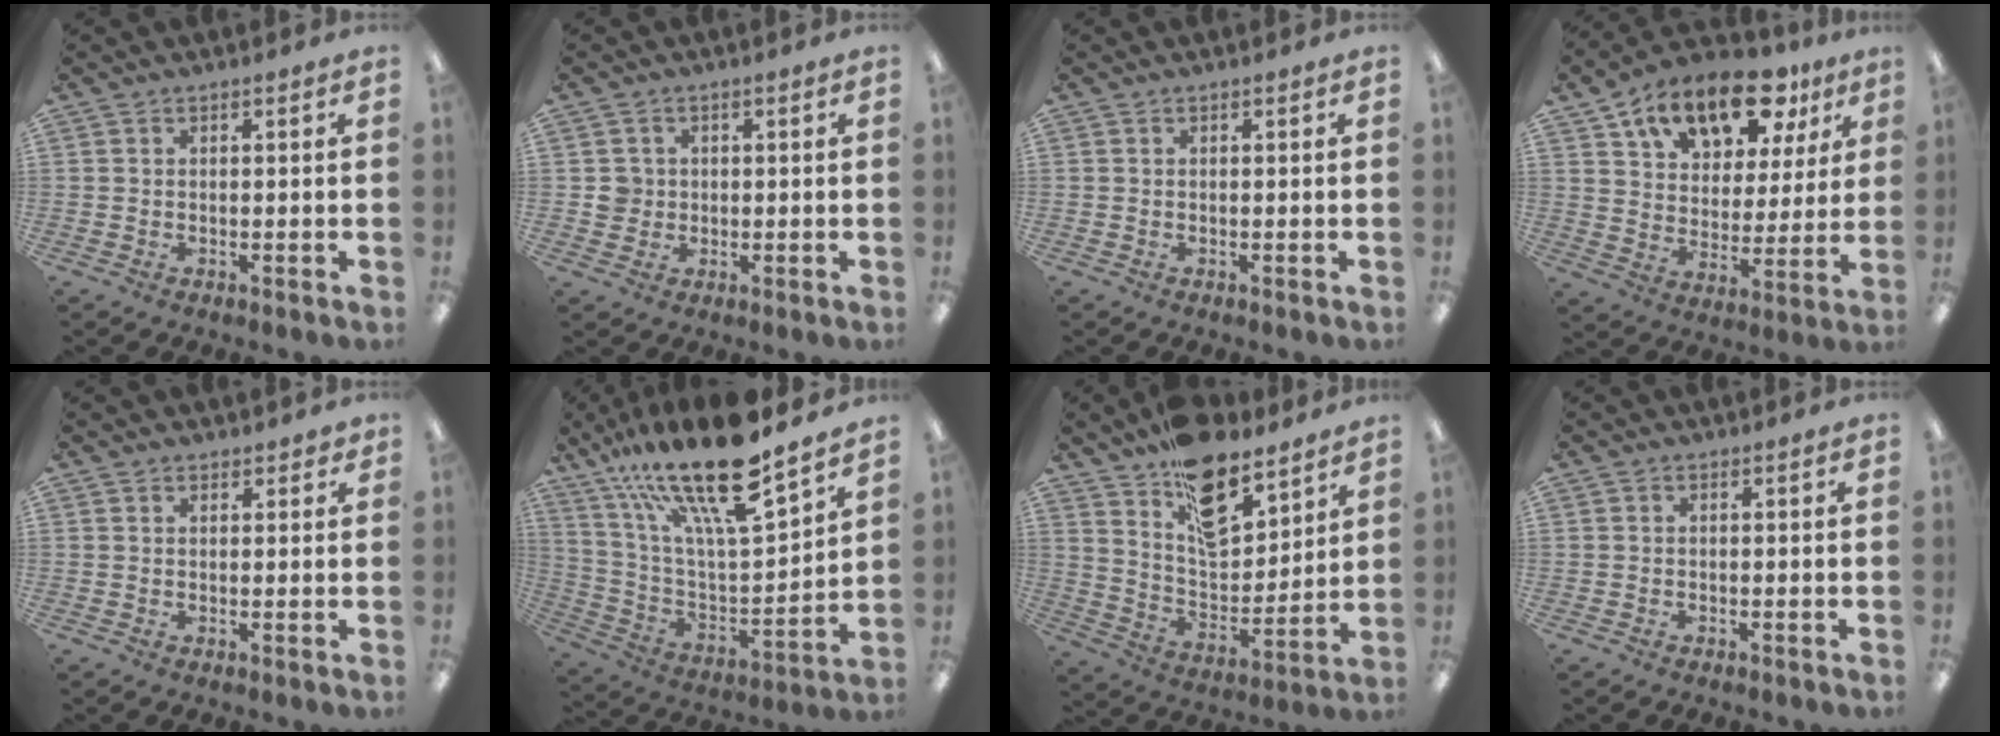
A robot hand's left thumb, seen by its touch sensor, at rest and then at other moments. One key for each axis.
{"total": 3.4, "fx": 0.3, "fy": 3.3, "fz": 0.5, "tx": -0.008, "ty": 0.003, "tz": 0.003}
{"total": 0.0}
{"total": 17.5, "fx": 11.8, "fy": 8.9, "fz": 9.3, "tx": -0.146, "ty": -0.062, "tz": 0.205}
{"total": 1.7, "fx": 1.5, "fy": 0.7, "fz": 0.2, "tx": 0.003, "ty": -0.004, "tz": 0.027}
{"total": 23.5, "fx": 18.1, "fy": 5.3, "fz": 14.0, "tx": -0.255, "ty": -0.119, "tz": 0.306}
{"total": 15.5, "fx": 11.8, "fy": 6.9, "fz": 7.4, "tx": -0.117, "ty": -0.076, "tz": 0.210}
{"total": 0.0}